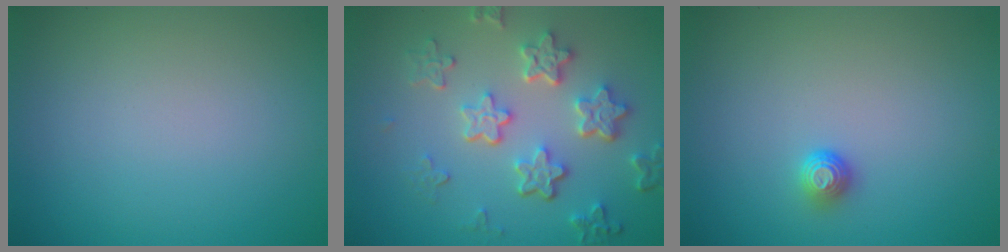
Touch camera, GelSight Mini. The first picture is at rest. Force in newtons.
{"total": 5.4, "press": 4.2, "slide": 3.4}
{"total": 1.3, "press": 1.1, "slide": 0.7}